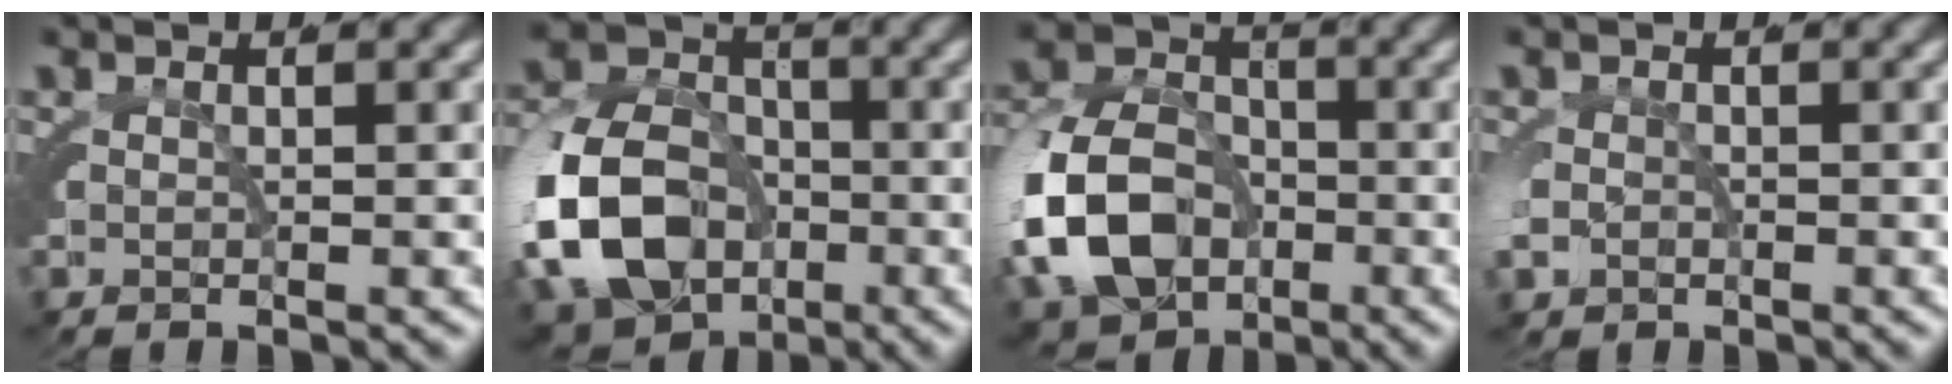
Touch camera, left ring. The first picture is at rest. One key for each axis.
{"total": 12.6, "fx": -3.9, "fy": 9.9, "fz": 6.8, "tx": -0.150, "ty": -0.053, "tz": -0.054}
{"total": 9.8, "fx": -2.7, "fy": 7.5, "fz": 5.8, "tx": -0.122, "ty": -0.034, "tz": -0.039}
{"total": 1.6, "fx": -0.7, "fy": 1.3, "fz": 0.5, "tx": -0.025, "ty": -0.006, "tz": -0.008}